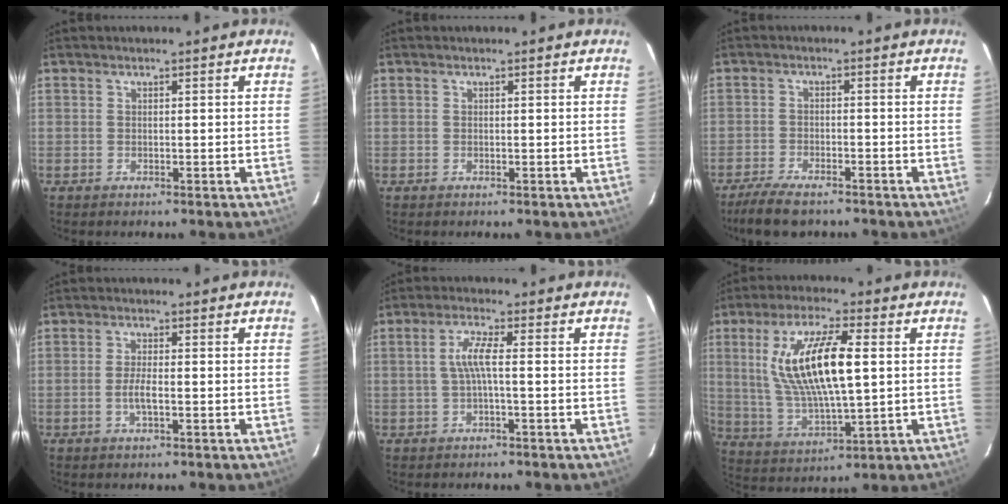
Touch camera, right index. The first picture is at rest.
{"total": 0.0}
{"total": 7.7, "force": [-6.4, 2.0, 3.8], "torque": [-0.097, -0.019, -0.114]}
{"total": 2.8, "force": [-1.0, 0.5, 2.6], "torque": [-0.053, -0.004, -0.019]}
{"total": 3.8, "force": [-0.5, 0.0, 3.7], "torque": [-0.077, 0.004, -0.007]}
{"total": 16.1, "force": [3.0, 4.5, 15.1], "torque": [-0.293, 0.002, 0.068]}